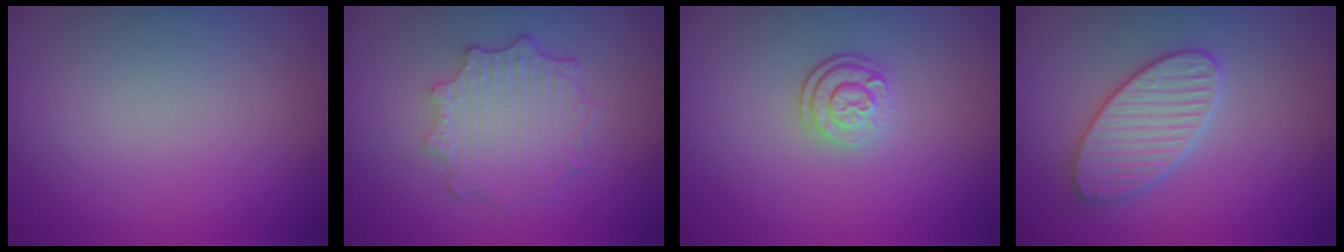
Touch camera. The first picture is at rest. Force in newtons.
{"total": 4.5, "press": 3.6, "slide": 2.8}
{"total": 2.5, "press": 1.9, "slide": 1.6}
{"total": 3.7, "press": 3.6, "slide": 0.5}